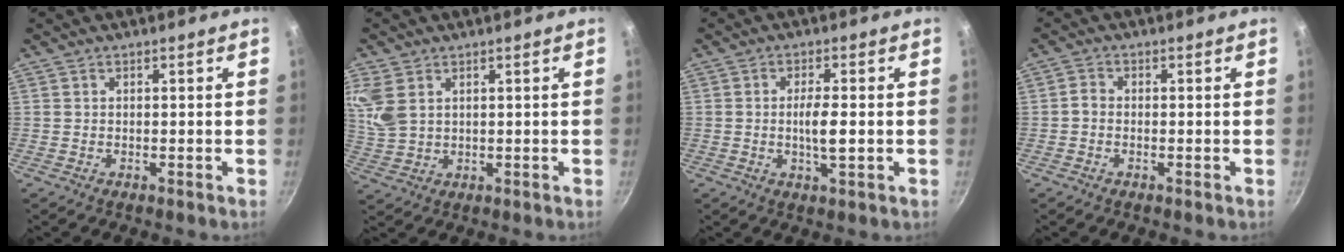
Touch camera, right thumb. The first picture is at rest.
{"total": 7.0, "force": [2.9, 4.6, 4.4], "torque": [-0.088, -0.009, 0.066]}
{"total": 5.0, "force": [-0.6, 1.1, 4.9], "torque": [-0.094, 0.001, -0.012]}
{"total": 1.7, "force": [-0.7, 1.2, 1.0], "torque": [-0.023, 0.011, -0.018]}